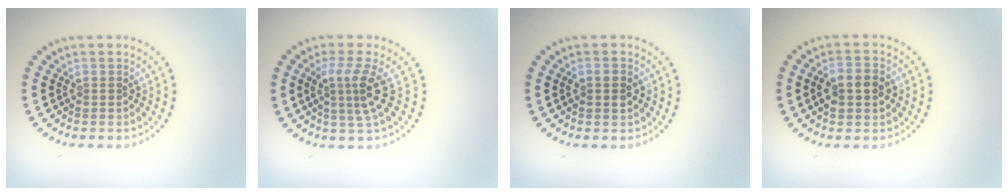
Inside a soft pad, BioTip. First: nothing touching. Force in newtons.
{"total": 3.3, "press": 2.3, "slide": 2.3}
{"total": 1.3, "press": 1.3, "slide": 0.1}
{"total": 3.3, "press": 3.3, "slide": 0.4}